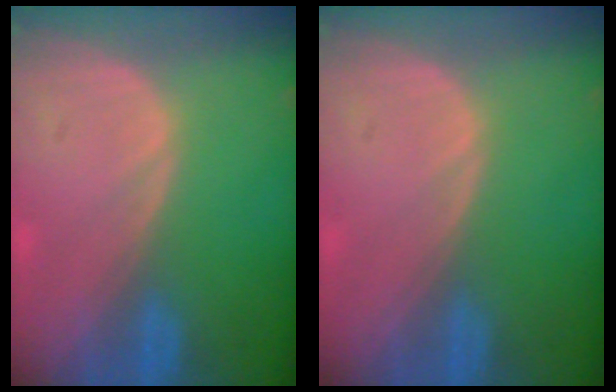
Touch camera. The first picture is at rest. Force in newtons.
{"total": 0.0}